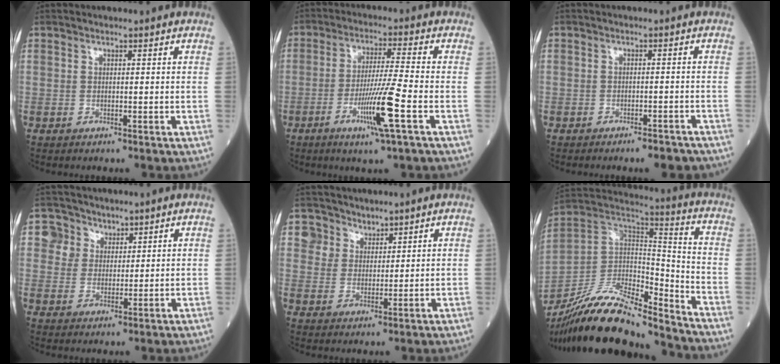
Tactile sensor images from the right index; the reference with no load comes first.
{"total": 9.5, "force": [-3.7, -1.0, 8.7], "torque": [-0.163, -0.017, -0.070]}
{"total": 3.0, "force": [-2.6, 1.0, 1.2], "torque": [-0.011, 0.002, -0.032]}
{"total": 4.2, "force": [2.6, 3.3, -0.5], "torque": [0.019, 0.001, 0.043]}
{"total": 3.7, "force": [2.8, 2.2, -0.8], "torque": [0.029, -0.005, 0.048]}
{"total": 20.7, "force": [-17.3, 3.9, 10.6], "torque": [-0.224, 0.012, -0.318]}